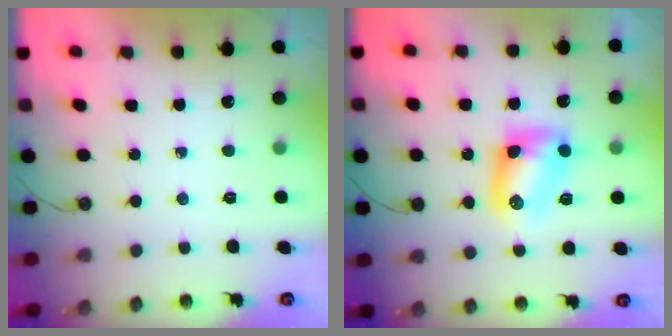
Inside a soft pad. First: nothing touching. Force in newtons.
{"total": 8.7, "press": 8.7, "slide": 0.3}